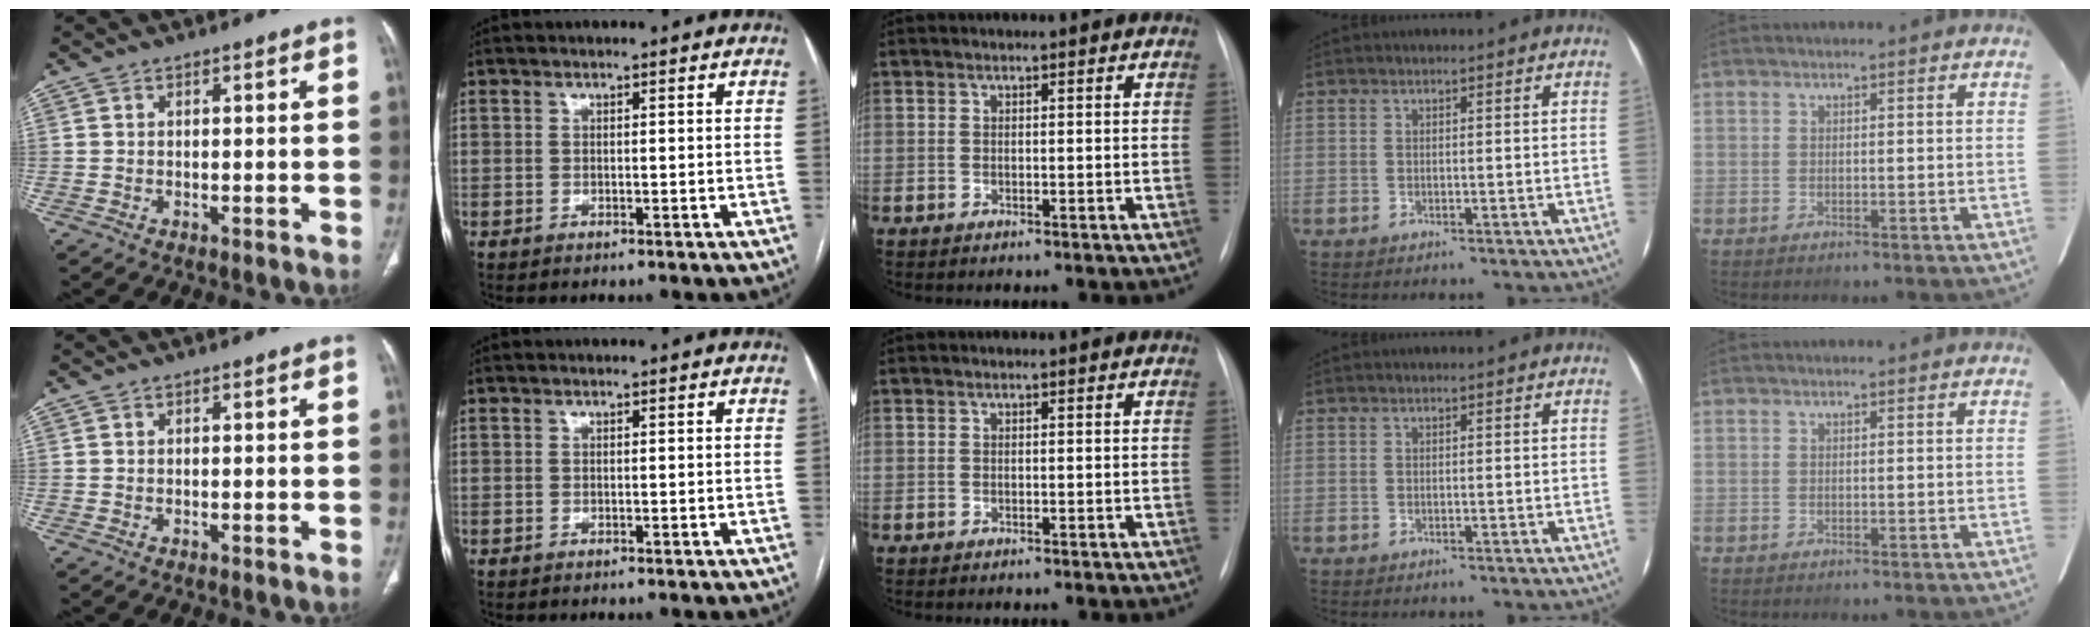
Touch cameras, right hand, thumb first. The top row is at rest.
{}